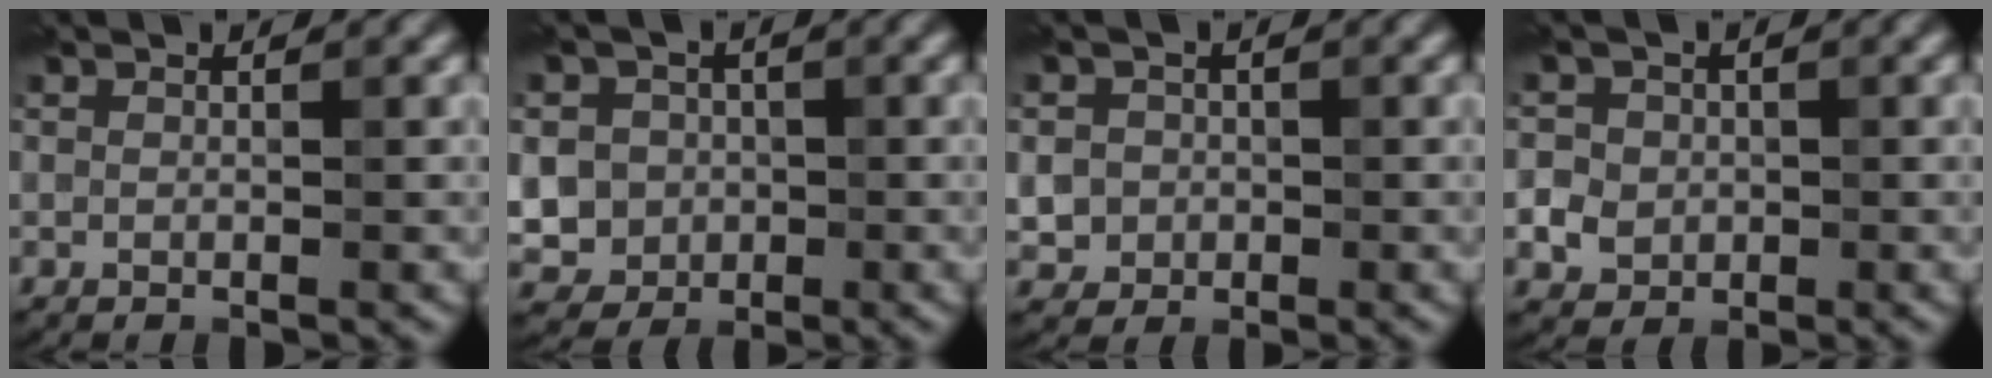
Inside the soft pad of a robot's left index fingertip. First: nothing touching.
{"total": 7.4, "force": [-0.4, 7.0, 2.4], "torque": [-0.048, 0.012, -0.028]}
{"total": 3.5, "force": [-0.3, 3.4, 0.8], "torque": [0.002, 0.011, -0.016]}
{"total": 4.0, "force": [-0.3, 3.7, 1.3], "torque": [-0.003, 0.017, -0.016]}